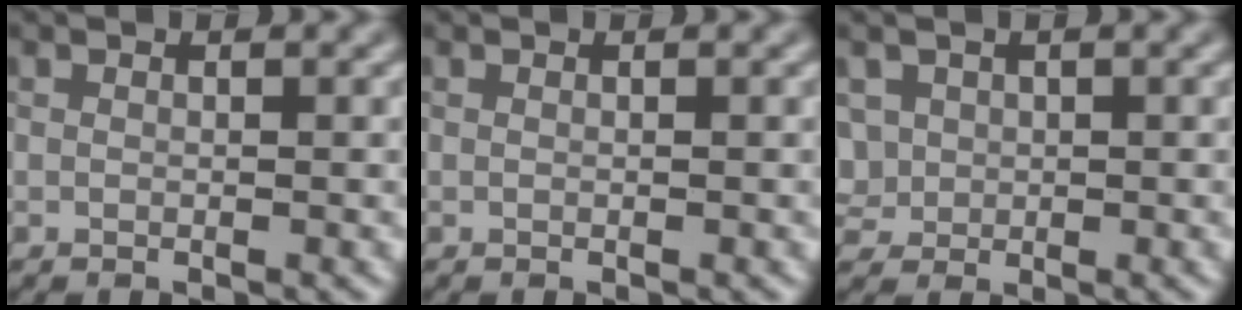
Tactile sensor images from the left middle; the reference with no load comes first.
{"total": 0.0}
{"total": 2.2, "force": [0.6, 2.0, 0.6], "torque": [-0.024, 0.004, 0.024]}